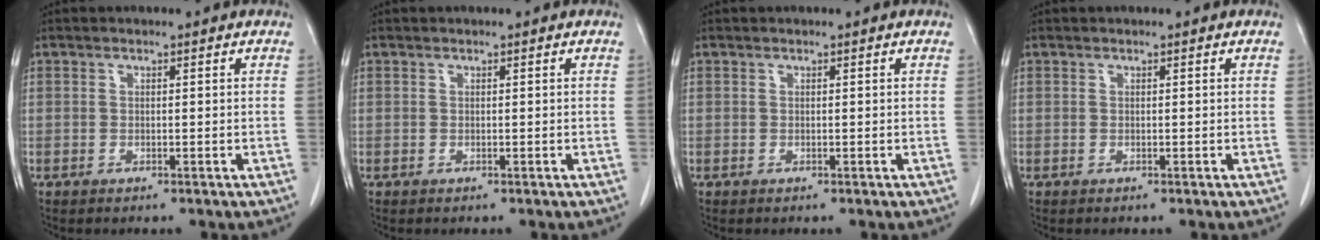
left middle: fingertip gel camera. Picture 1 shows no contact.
{"total": 0.0}
{"total": 0.0}
{"total": 0.0}